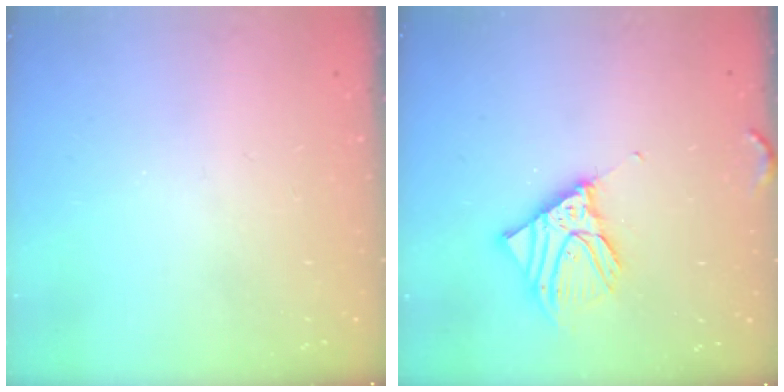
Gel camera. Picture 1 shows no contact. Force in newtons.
{"total": 10.8, "press": 10.7, "slide": 1.5}